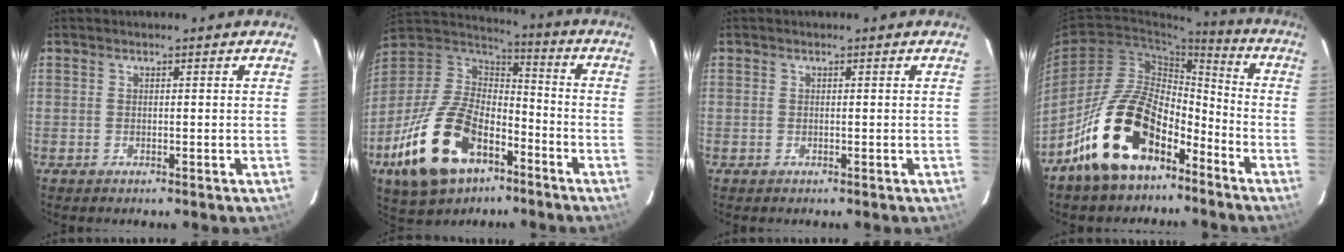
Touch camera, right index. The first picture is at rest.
{"total": 23.5, "force": [-11.6, 13.8, 15.1], "torque": [-0.333, -0.009, -0.195]}
{"total": 0.0}
{"total": 18.3, "force": [-11.4, 9.3, 10.9], "torque": [-0.194, 0.026, -0.191]}